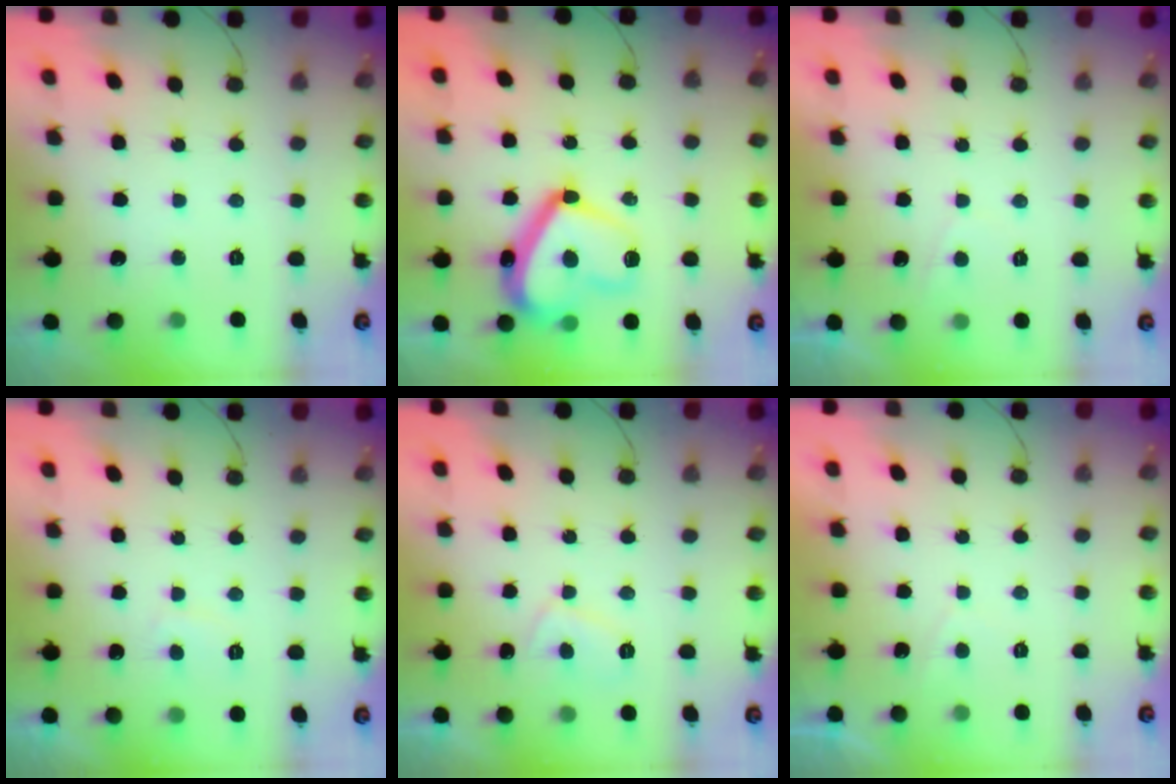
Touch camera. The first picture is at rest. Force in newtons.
{"total": 18.2, "press": 18.1, "slide": 1.7}
{"total": 1.9, "press": 1.8, "slide": 0.6}
{"total": 1.8, "press": 1.7, "slide": 0.6}
{"total": 2.8, "press": 2.7, "slide": 0.9}
{"total": 0.6, "press": 0.4, "slide": 0.4}